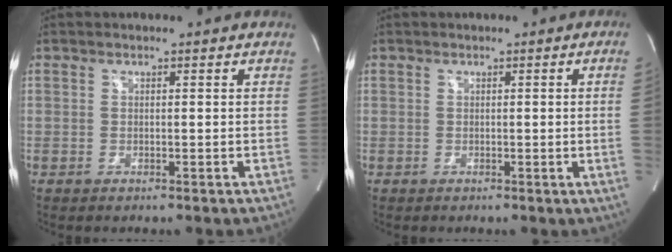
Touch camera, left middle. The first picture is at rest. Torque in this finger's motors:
{"motor_torque": [0.24, -0.47, -0.31, -0.07]}